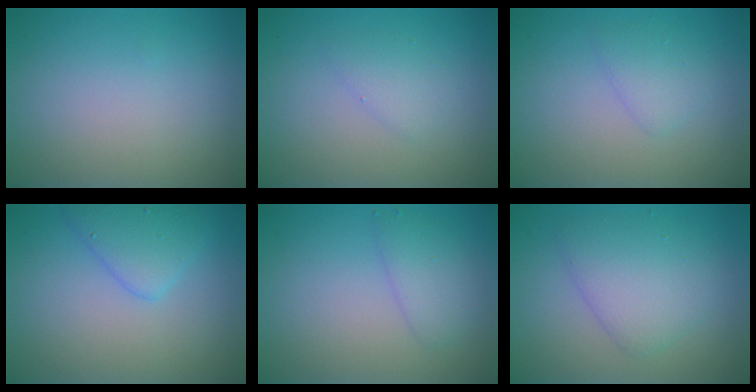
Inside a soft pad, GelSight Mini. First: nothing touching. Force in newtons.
{"total": 1.4, "press": 1.4, "slide": 0.1}
{"total": 1.7, "press": 1.7, "slide": 0.1}
{"total": 2.8, "press": 2.8, "slide": 0.1}
{"total": 2.1, "press": 2.1, "slide": 0.1}
{"total": 4.1, "press": 4.1, "slide": 0.1}